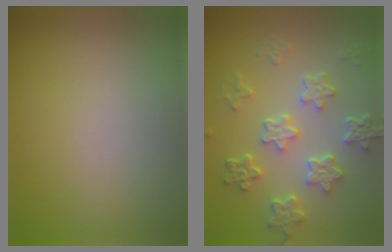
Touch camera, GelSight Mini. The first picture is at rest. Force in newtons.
{"total": 5.3, "press": 4.1, "slide": 3.4}